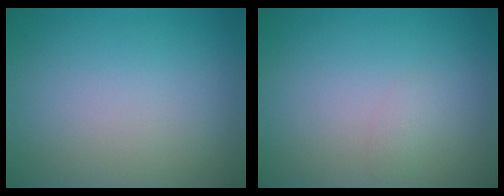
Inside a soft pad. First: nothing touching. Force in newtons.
{"total": 0.8, "press": 0.8, "slide": 0.0}